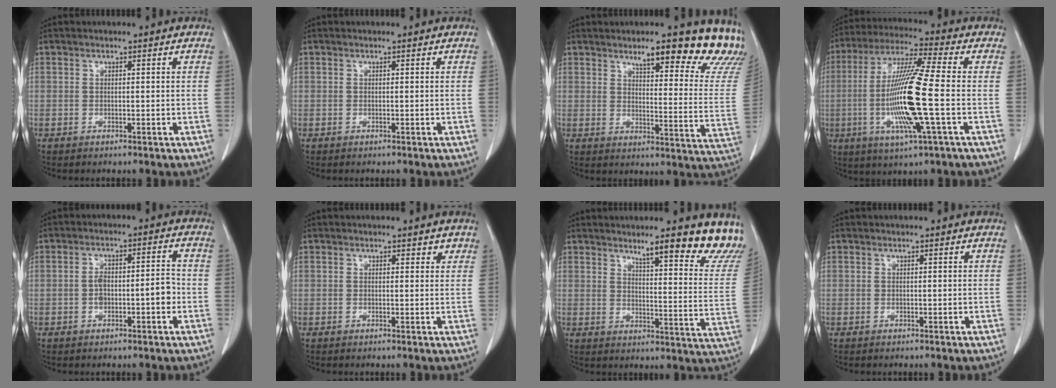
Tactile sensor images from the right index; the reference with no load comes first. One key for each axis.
{"total": 0.0}
{"total": 17.4, "fx": 14.8, "fy": 3.1, "fz": 8.6, "tx": -0.084, "ty": -0.063, "tz": 0.163}
{"total": 15.5, "fx": -2.6, "fy": -0.1, "fz": 15.3, "tx": -0.311, "ty": -0.011, "tz": -0.057}
{"total": 5.2, "fx": -1.3, "fy": 1.7, "fz": 4.7, "tx": -0.086, "ty": 0.021, "tz": -0.016}
{"total": 1.3, "fx": 1.0, "fy": 0.8, "fz": 0.3, "tx": 0.006, "ty": -0.002, "tz": 0.006}
{"total": 14.6, "fx": 13.1, "fy": 0.9, "fz": 6.3, "tx": -0.055, "ty": -0.069, "tz": 0.145}
{"total": 0.0}